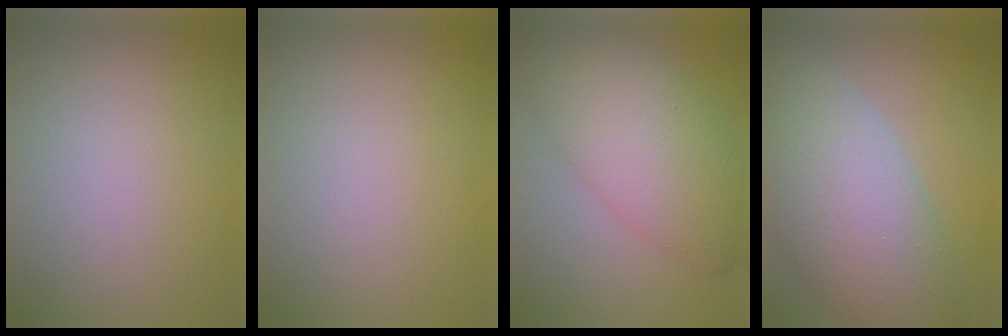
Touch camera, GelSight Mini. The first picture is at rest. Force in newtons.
{"total": 0.0}
{"total": 8.8, "press": 8.8, "slide": 0.2}
{"total": 11.5, "press": 11.4, "slide": 1.0}